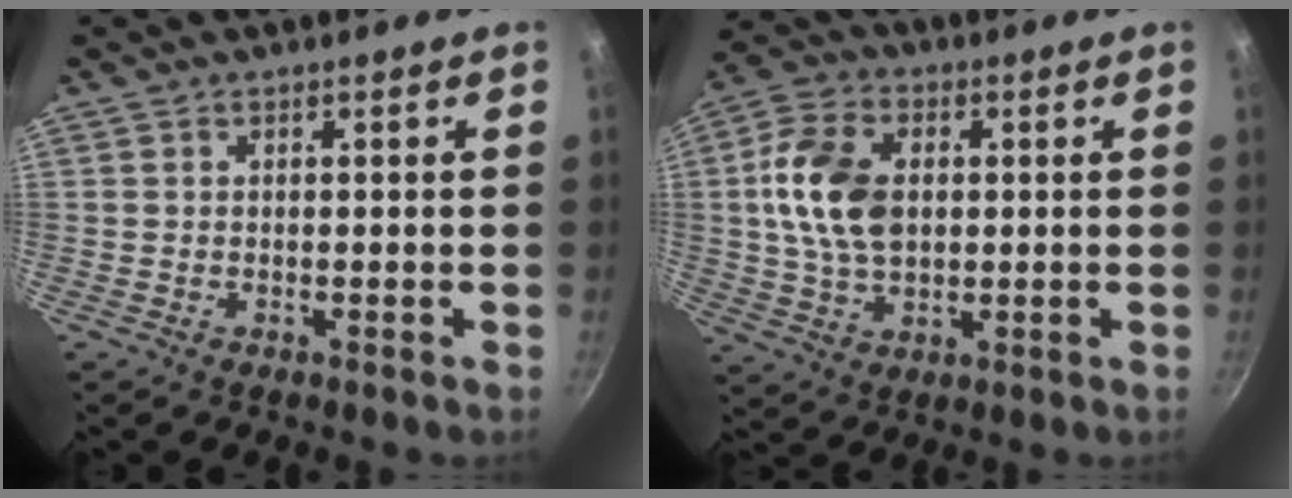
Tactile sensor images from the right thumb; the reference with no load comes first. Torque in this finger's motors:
{"motor_torque": [0.66, 1.95, 1.43, -0.68, 0.13]}